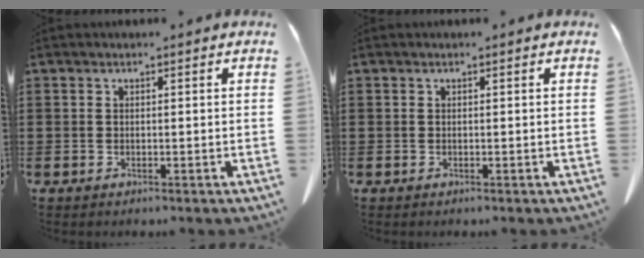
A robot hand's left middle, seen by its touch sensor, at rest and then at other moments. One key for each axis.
{"total": 0.0}